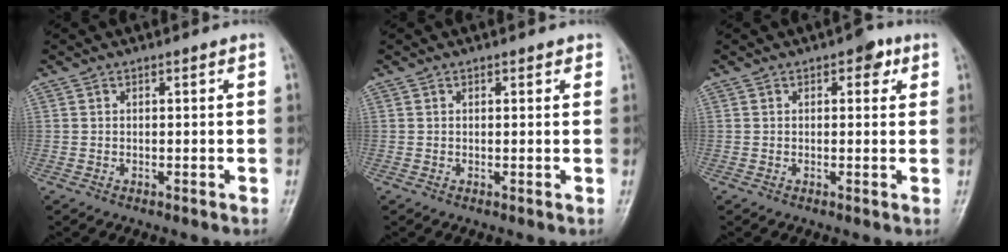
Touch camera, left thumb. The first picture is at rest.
{"total": 1.0, "force": [0.7, 0.6, 0.4], "torque": [0.004, -0.003, 0.003]}
{"total": 3.2, "force": [1.4, 1.9, 2.2], "torque": [-0.007, 0.001, 0.011]}